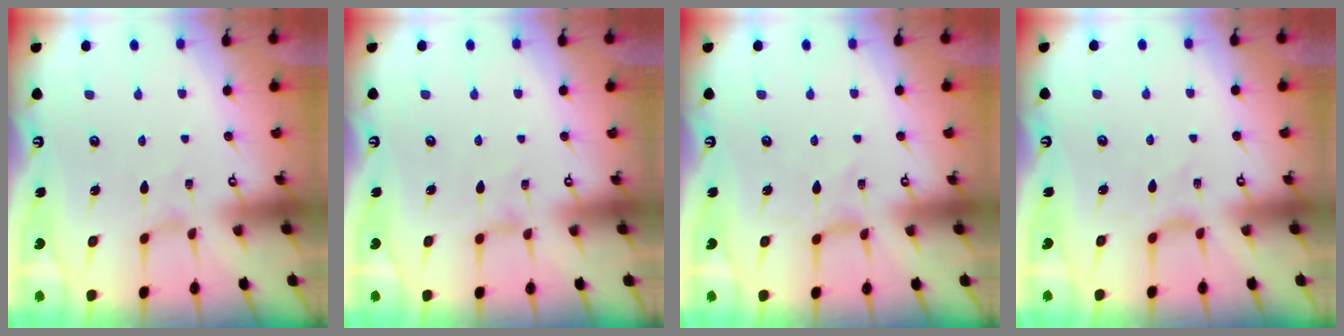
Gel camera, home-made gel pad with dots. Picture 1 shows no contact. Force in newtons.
{"total": 1.4, "press": 1.3, "slide": 0.4}
{"total": 0.0}
{"total": 2.4, "press": 2.4, "slide": 0.5}